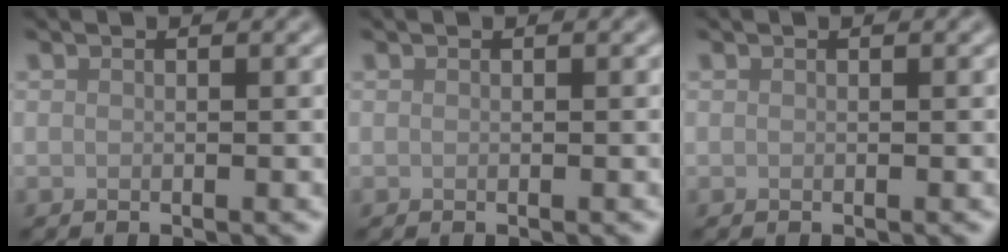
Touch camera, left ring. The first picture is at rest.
{"total": 0.0}
{"total": 0.0}